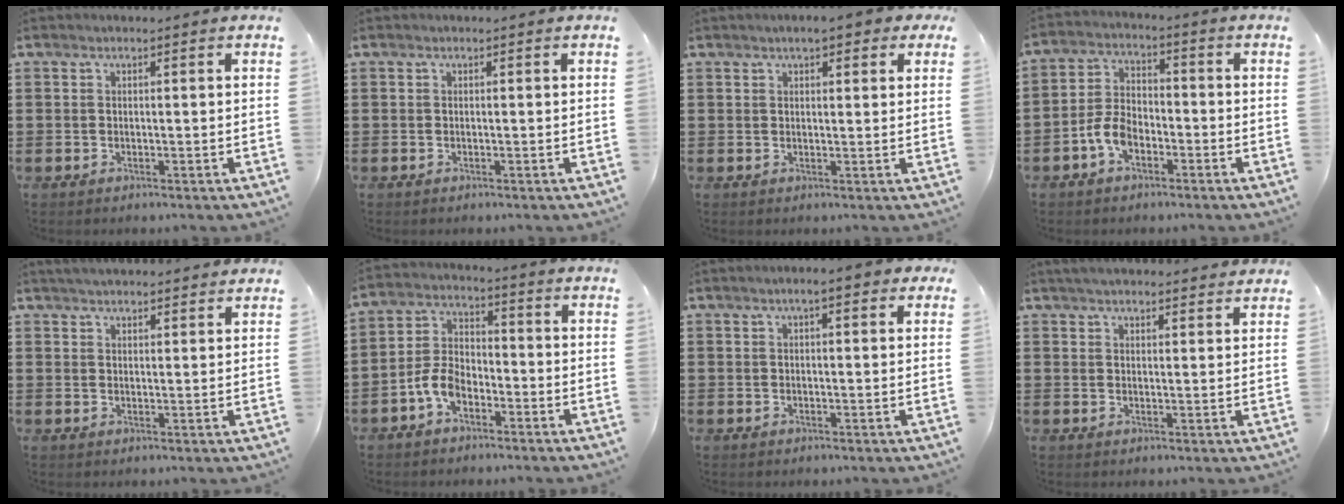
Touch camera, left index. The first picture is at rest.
{"total": 0.0}
{"total": 2.7, "force": [1.9, 0.7, 1.8], "torque": [-0.032, 0.005, 0.031]}
{"total": 5.5, "force": [-2.7, 3.1, 3.6], "torque": [-0.099, 0.002, -0.061]}
{"total": 2.5, "force": [2.5, 0.1, 0.4], "torque": [-0.013, -0.001, 0.047]}
{"total": 5.8, "force": [-3.1, 3.3, 3.5], "torque": [-0.097, 0.005, -0.068]}
{"total": 2.6, "force": [1.3, 0.5, 2.2], "torque": [-0.045, 0.005, 0.020]}
{"total": 3.0, "force": [2.9, 0.2, 0.7], "torque": [-0.020, -0.002, 0.055]}